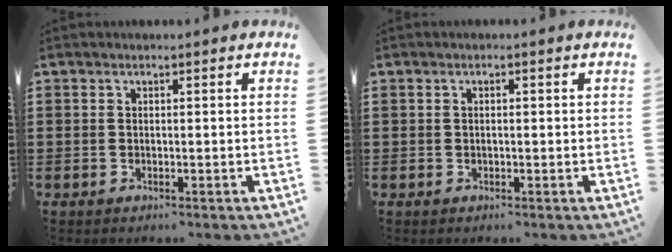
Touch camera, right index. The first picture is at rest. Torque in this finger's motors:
{"motor_torque": [0.52, 0.34, 0.09, -0.01]}